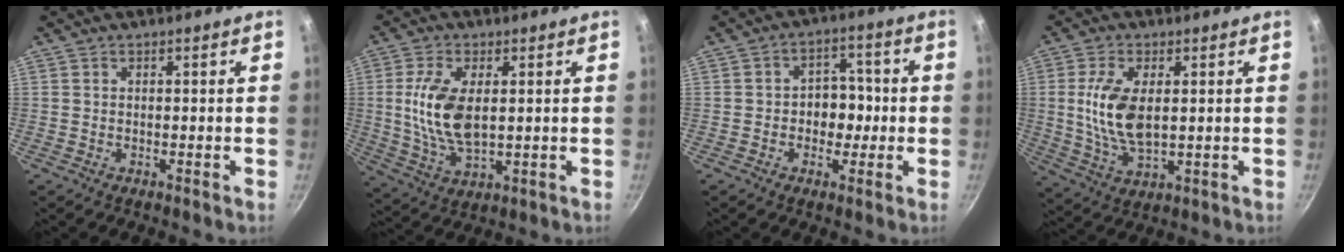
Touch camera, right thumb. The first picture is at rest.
{"total": 11.7, "force": [1.3, 6.0, 10.0], "torque": [-0.194, -0.007, 0.029]}
{"total": 6.9, "force": [-0.9, 5.5, 4.0], "torque": [-0.002, 0.017, -0.019]}
{"total": 11.1, "force": [1.2, 5.6, 9.4], "torque": [-0.183, -0.007, 0.027]}